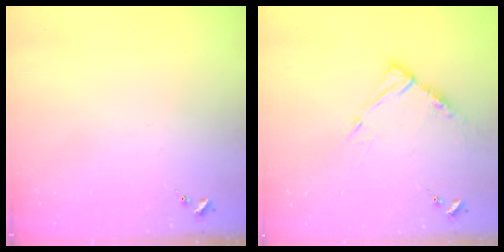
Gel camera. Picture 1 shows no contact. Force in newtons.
{"total": 9.4, "press": 9.4, "slide": 0.6}